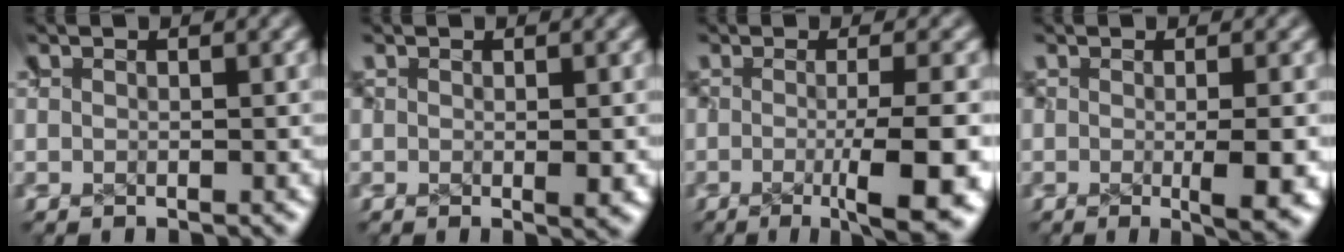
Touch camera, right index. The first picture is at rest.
{"total": 0.6, "force": [0.1, -0.1, 0.6], "torque": [-0.006, -0.003, 0.006]}
{"total": 6.7, "force": [-4.1, 1.4, 5.1], "torque": [-0.038, -0.010, -0.056]}
{"total": 2.9, "force": [-0.8, 0.7, 2.7], "torque": [-0.026, -0.006, -0.009]}